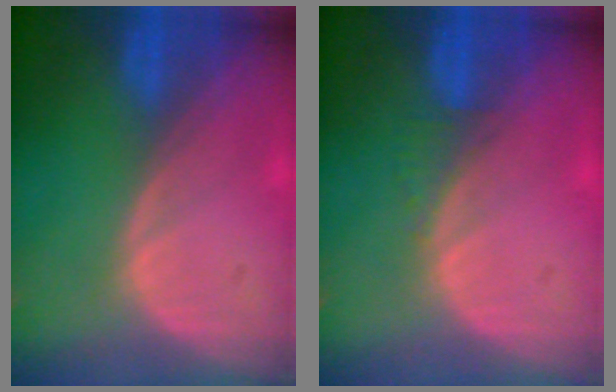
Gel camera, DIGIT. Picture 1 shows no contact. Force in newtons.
{"total": 1.3, "press": 1.2, "slide": 0.4}